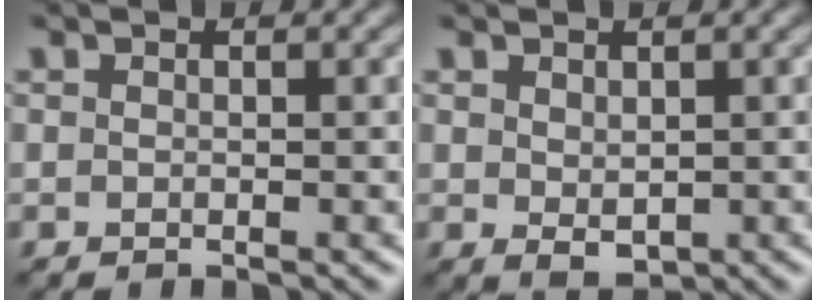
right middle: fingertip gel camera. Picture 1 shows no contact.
{"total": 1.6, "force": [0.3, 1.0, 1.2], "torque": [-0.021, -0.007, 0.012]}